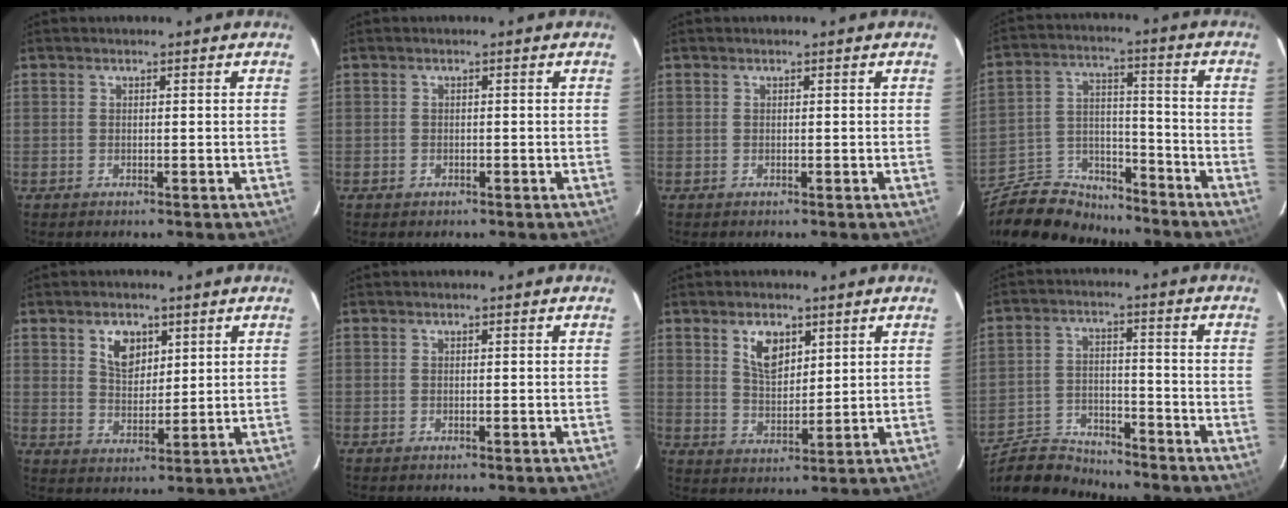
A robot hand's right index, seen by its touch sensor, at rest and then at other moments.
{"total": 1.1, "force": [-0.6, 0.9, 0.1], "torque": [-0.001, 0.003, -0.005]}
{"total": 0.0}
{"total": 16.8, "force": [-14.3, 6.7, 5.6], "torque": [-0.135, 0.027, -0.236]}
{"total": 6.2, "force": [3.1, 3.9, 3.7], "torque": [-0.057, 0.006, 0.060]}
{"total": 0.0}
{"total": 6.7, "force": [3.5, 3.6, 4.4], "torque": [-0.076, 0.005, 0.069]}
{"total": 11.8, "force": [-11.1, 2.9, 2.5], "torque": [-0.076, 0.001, -0.197]}